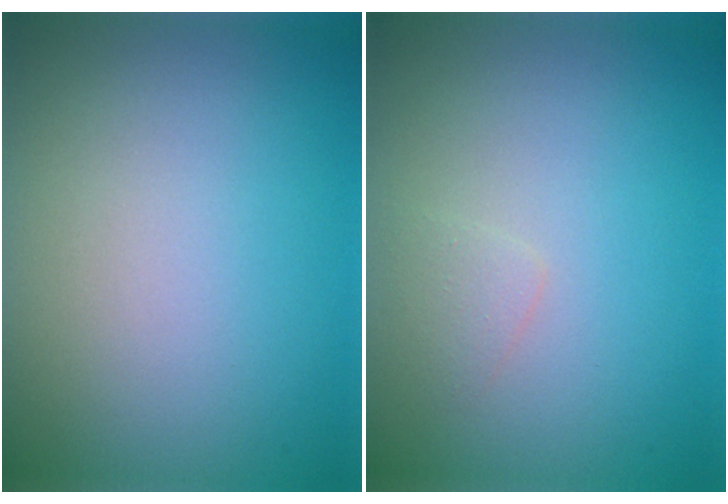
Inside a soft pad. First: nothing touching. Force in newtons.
{"total": 0.9, "press": 0.9, "slide": 0.1}